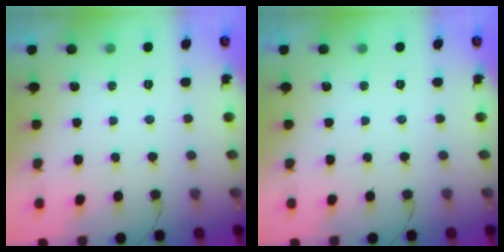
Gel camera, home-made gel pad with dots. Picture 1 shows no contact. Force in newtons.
{"total": 0.0}